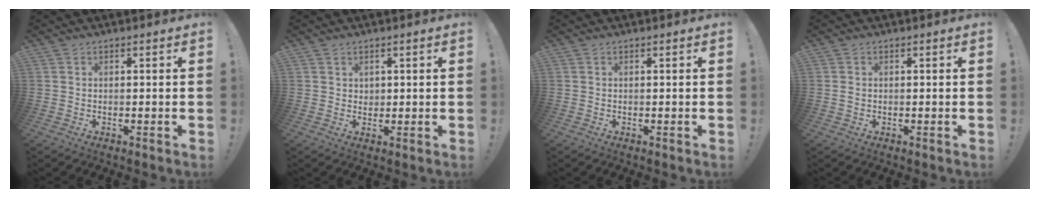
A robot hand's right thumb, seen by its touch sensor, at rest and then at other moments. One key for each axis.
{"total": 2.0, "fx": 1.1, "fy": 1.6, "fz": 0.4, "tx": 0.005, "ty": -0.006, "tz": 0.018}
{"total": 0.0}
{"total": 0.7, "fx": 0.0, "fy": 0.5, "fz": 0.4, "tx": -0.011, "ty": 0.004, "tz": 0.000}